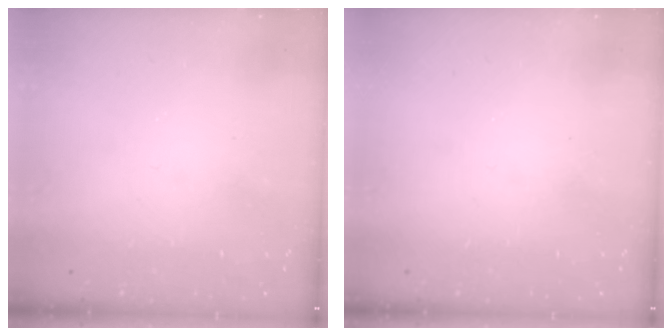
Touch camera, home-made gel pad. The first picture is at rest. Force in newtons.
{"total": 0.0}